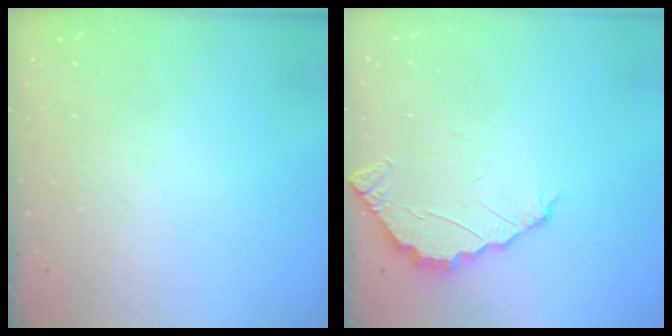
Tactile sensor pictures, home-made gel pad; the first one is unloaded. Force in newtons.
{"total": 2.4, "press": 2.4, "slide": 0.2}